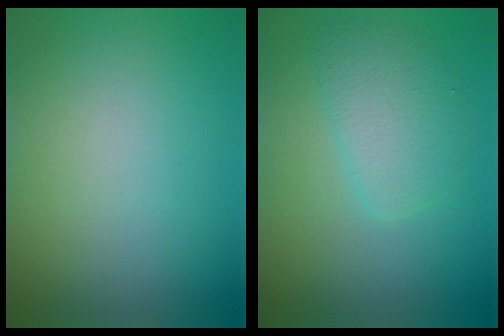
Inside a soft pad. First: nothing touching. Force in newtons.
{"total": 2.9, "press": 2.9, "slide": 0.1}